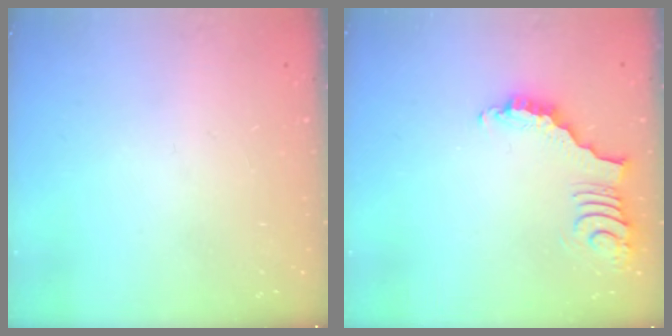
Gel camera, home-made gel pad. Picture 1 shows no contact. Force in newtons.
{"total": 3.8, "press": 3.7, "slide": 0.7}